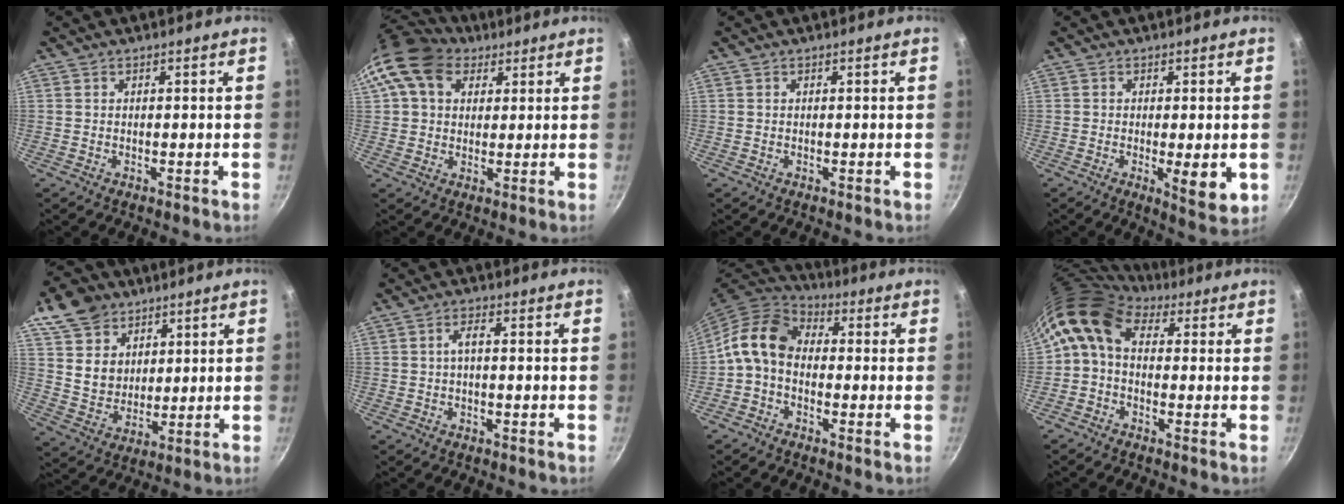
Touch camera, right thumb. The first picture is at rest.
{"total": 12.4, "force": [5.6, 9.0, 6.4], "torque": [-0.103, 0.006, 0.090]}
{"total": 0.0}
{"total": 6.9, "force": [-1.2, 1.9, 6.5], "torque": [-0.086, -0.015, -0.012]}
{"total": 13.1, "force": [7.2, 9.6, 5.3], "torque": [-0.063, -0.025, 0.136]}
{"total": 2.2, "force": [-0.3, 0.7, 2.0], "torque": [-0.046, 0.016, -0.007]}
{"total": 9.6, "force": [-1.2, 6.9, 6.6], "torque": [-0.114, 0.039, -0.044]}
{"total": 8.8, "force": [1.9, 6.0, 6.2], "torque": [-0.113, 0.025, 0.013]}